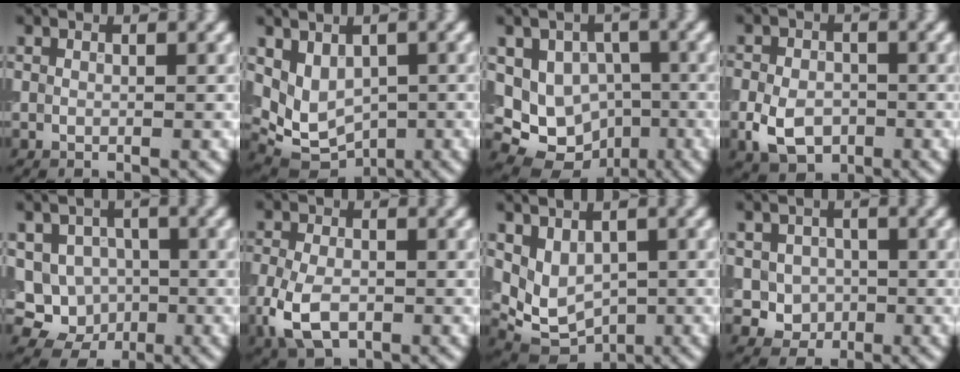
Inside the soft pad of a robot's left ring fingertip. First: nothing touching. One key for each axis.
{"total": 4.8, "fx": 0.8, "fy": 3.6, "fz": 3.1, "tx": -0.057, "ty": -0.016, "tz": 0.023}
{"total": 10.0, "fx": -1.6, "fy": 8.7, "fz": 4.8, "tx": -0.063, "ty": -0.003, "tz": -0.036}
{"total": 5.0, "fx": -1.7, "fy": 3.5, "fz": 3.1, "tx": -0.062, "ty": -0.006, "tz": -0.036}
{"total": 6.5, "fx": -1.1, "fy": 6.1, "fz": 2.1, "tx": -0.020, "ty": 0.012, "tz": -0.042}
{"total": 5.0, "fx": -1.8, "fy": 3.0, "fz": 3.5, "tx": -0.083, "ty": -0.010, "tz": -0.039}
{"total": 4.2, "fx": 0.8, "fy": 3.1, "fz": 2.8, "tx": -0.051, "ty": -0.014, "tz": 0.022}
{"total": 3.0, "fx": -0.3, "fy": 2.8, "fz": 1.1, "tx": -0.002, "ty": -0.004, "tz": -0.013}